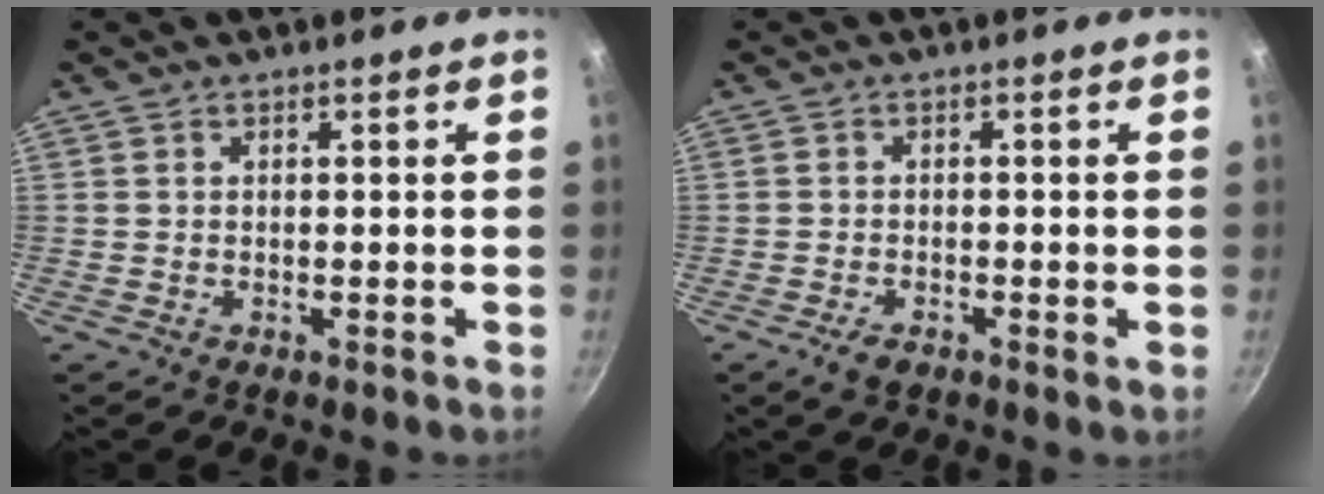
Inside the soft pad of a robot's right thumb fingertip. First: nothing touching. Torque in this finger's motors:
{"motor_torque": [-0.30, 0.31, -0.05, -0.17, 0.07]}